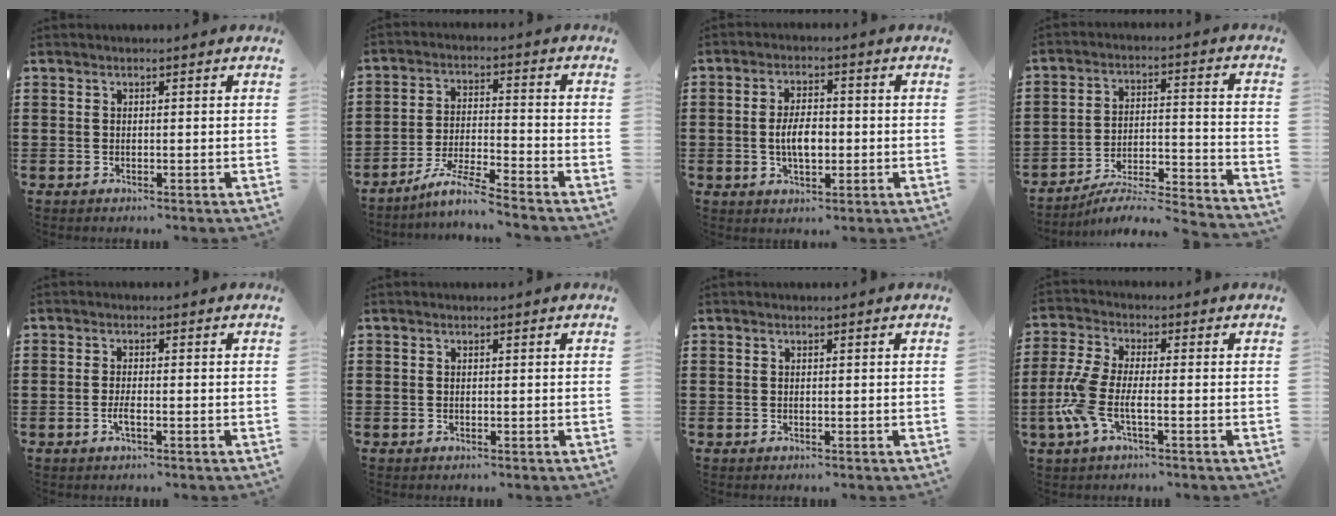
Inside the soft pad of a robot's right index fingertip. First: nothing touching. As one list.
[{"total": 6.5, "force": [-5.8, -0.5, 3.1], "torque": [-0.068, -0.012, -0.113]}, {"total": 4.9, "force": [-0.6, 2.3, 4.3], "torque": [-0.079, 0.000, -0.015]}, {"total": 4.5, "force": [-4.1, 0.4, 1.7], "torque": [-0.032, -0.012, -0.085]}, {"total": 1.8, "force": [-0.6, 0.2, 1.6], "torque": [-0.036, -0.004, -0.012]}, {"total": 0.0}, {"total": 0.0}, {"total": 6.6, "force": [-2.2, 2.4, 5.7], "torque": [-0.148, -0.014, -0.049]}]